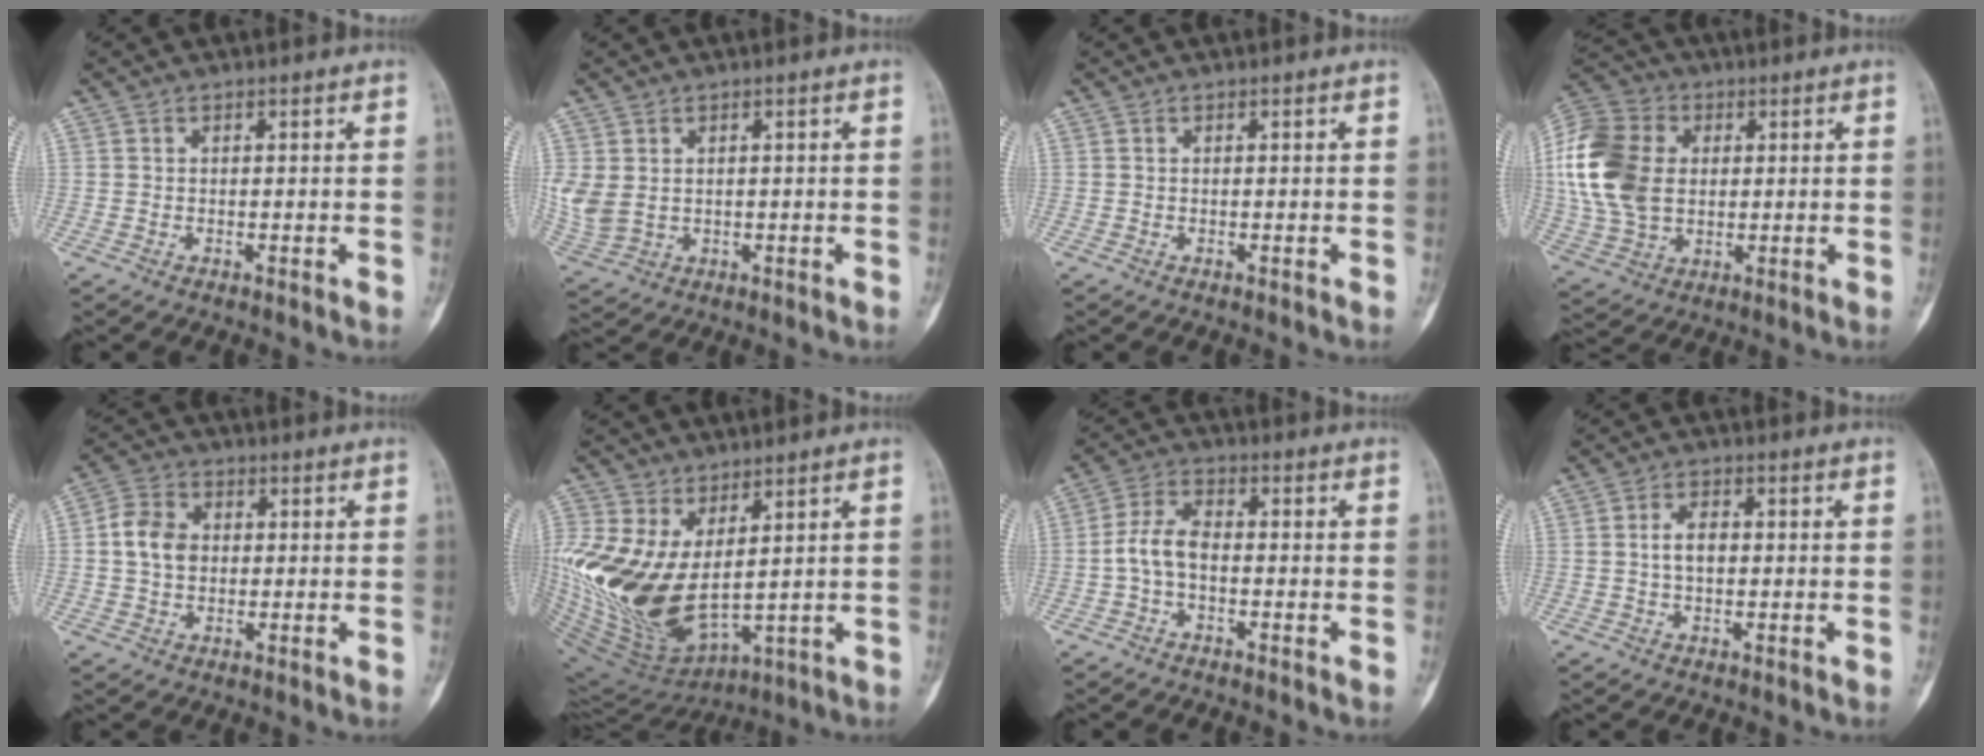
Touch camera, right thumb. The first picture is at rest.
{"total": 6.6, "force": [0.8, 5.0, 4.3], "torque": [-0.103, -0.002, 0.032]}
{"total": 0.0}
{"total": 18.7, "force": [2.3, 13.7, 12.5], "torque": [-0.253, 0.005, 0.044]}
{"total": 7.2, "force": [0.5, 5.6, 4.5], "torque": [-0.074, 0.012, 0.003]}
{"total": 18.7, "force": [3.1, 10.5, 15.1], "torque": [-0.312, -0.039, 0.090]}
{"total": 5.9, "force": [-1.2, 3.3, 4.8], "torque": [-0.096, 0.022, -0.033]}
{"total": 3.7, "force": [0.1, 2.2, 3.0], "torque": [-0.053, 0.009, -0.001]}